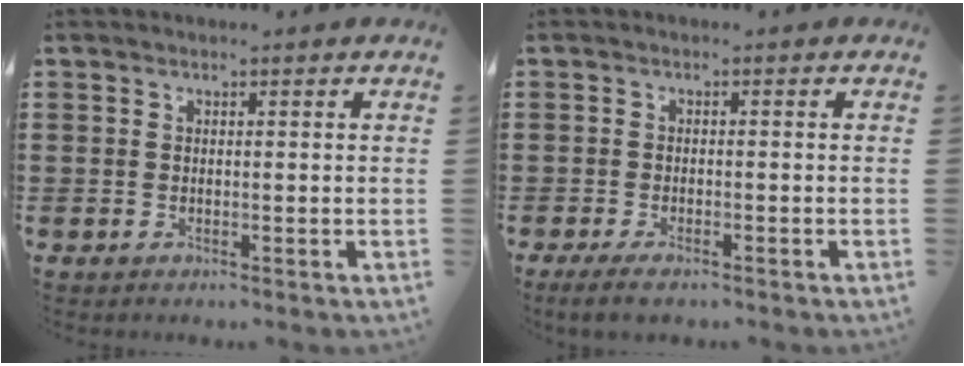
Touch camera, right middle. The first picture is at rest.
{"total": 1.9, "force": [-1.3, 0.4, 1.3], "torque": [-0.030, -0.003, -0.027]}